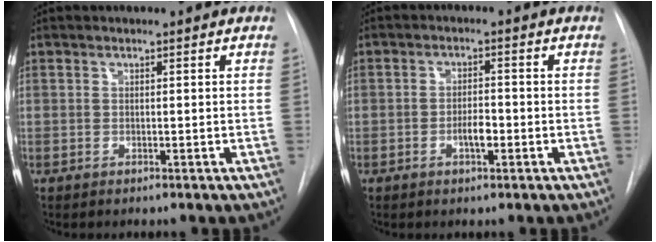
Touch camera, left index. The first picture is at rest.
{"total": 3.0, "force": [-1.2, 1.0, 2.5], "torque": [-0.042, 0.002, -0.021]}